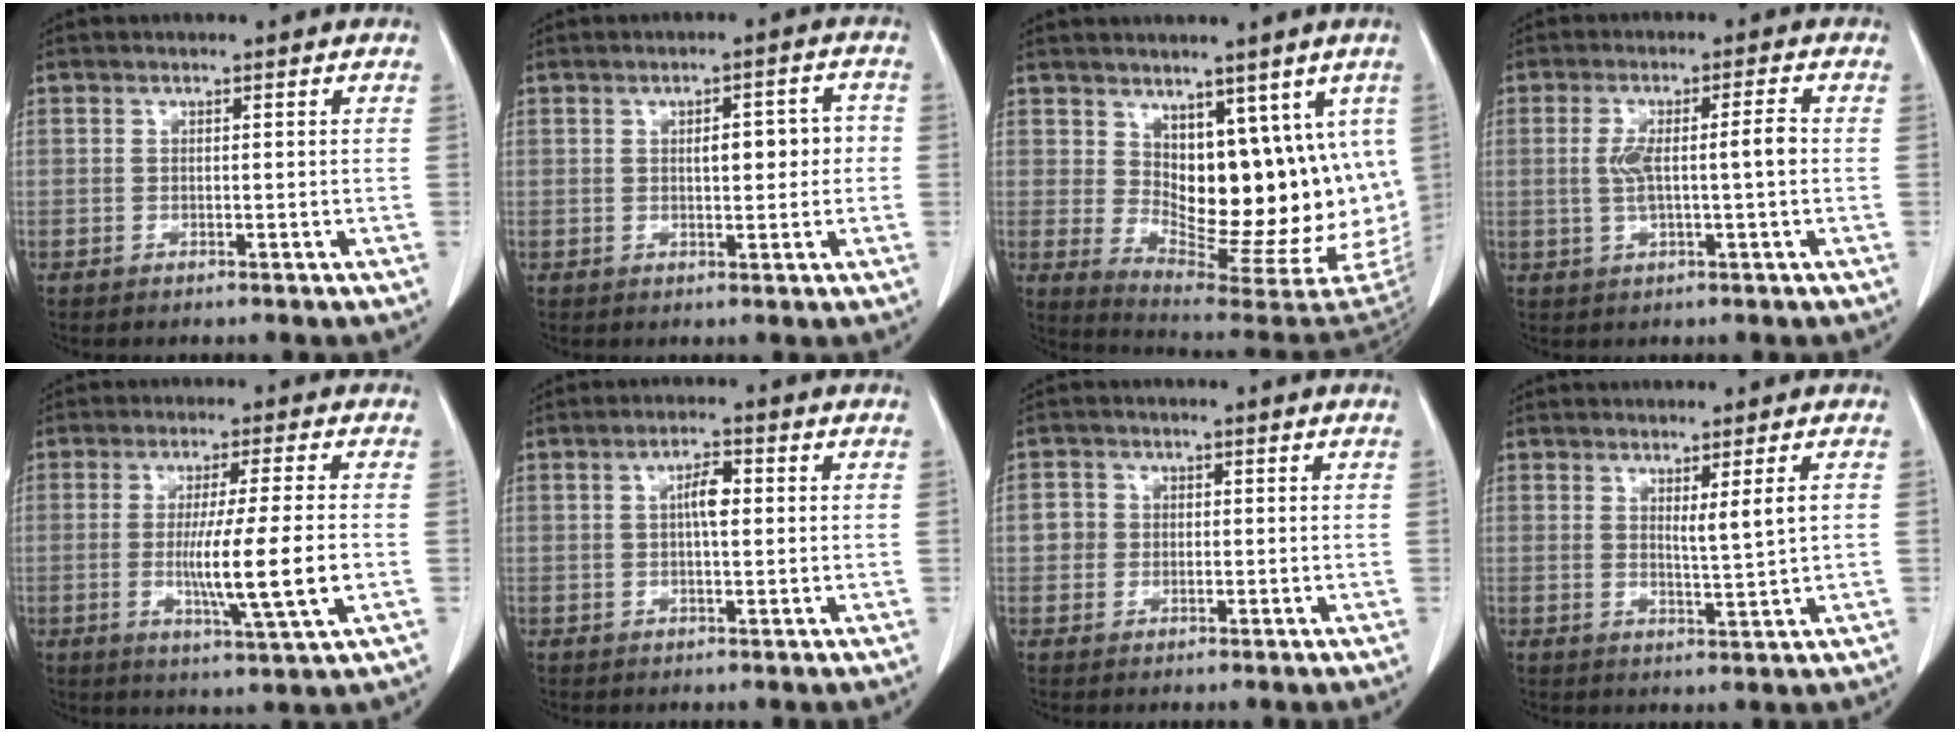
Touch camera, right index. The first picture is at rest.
{"total": 5.0, "force": [0.4, 1.9, 4.6], "torque": [-0.061, 0.017, 0.008]}
{"total": 15.5, "force": [4.0, 7.2, 13.1], "torque": [-0.167, -0.017, 0.076]}
{"total": 6.1, "force": [0.0, 0.7, 6.0], "torque": [-0.115, 0.012, 0.003]}
{"total": 10.6, "force": [-1.6, -0.8, 10.5], "torque": [-0.179, -0.027, -0.030]}
{"total": 3.6, "force": [0.6, 1.0, 3.4], "torque": [-0.057, 0.006, 0.009]}
{"total": 2.8, "force": [0.1, 2.7, 0.5], "torque": [0.001, 0.009, 0.001]}
{"total": 3.3, "force": [1.2, -0.5, 3.1], "torque": [-0.052, -0.013, 0.023]}